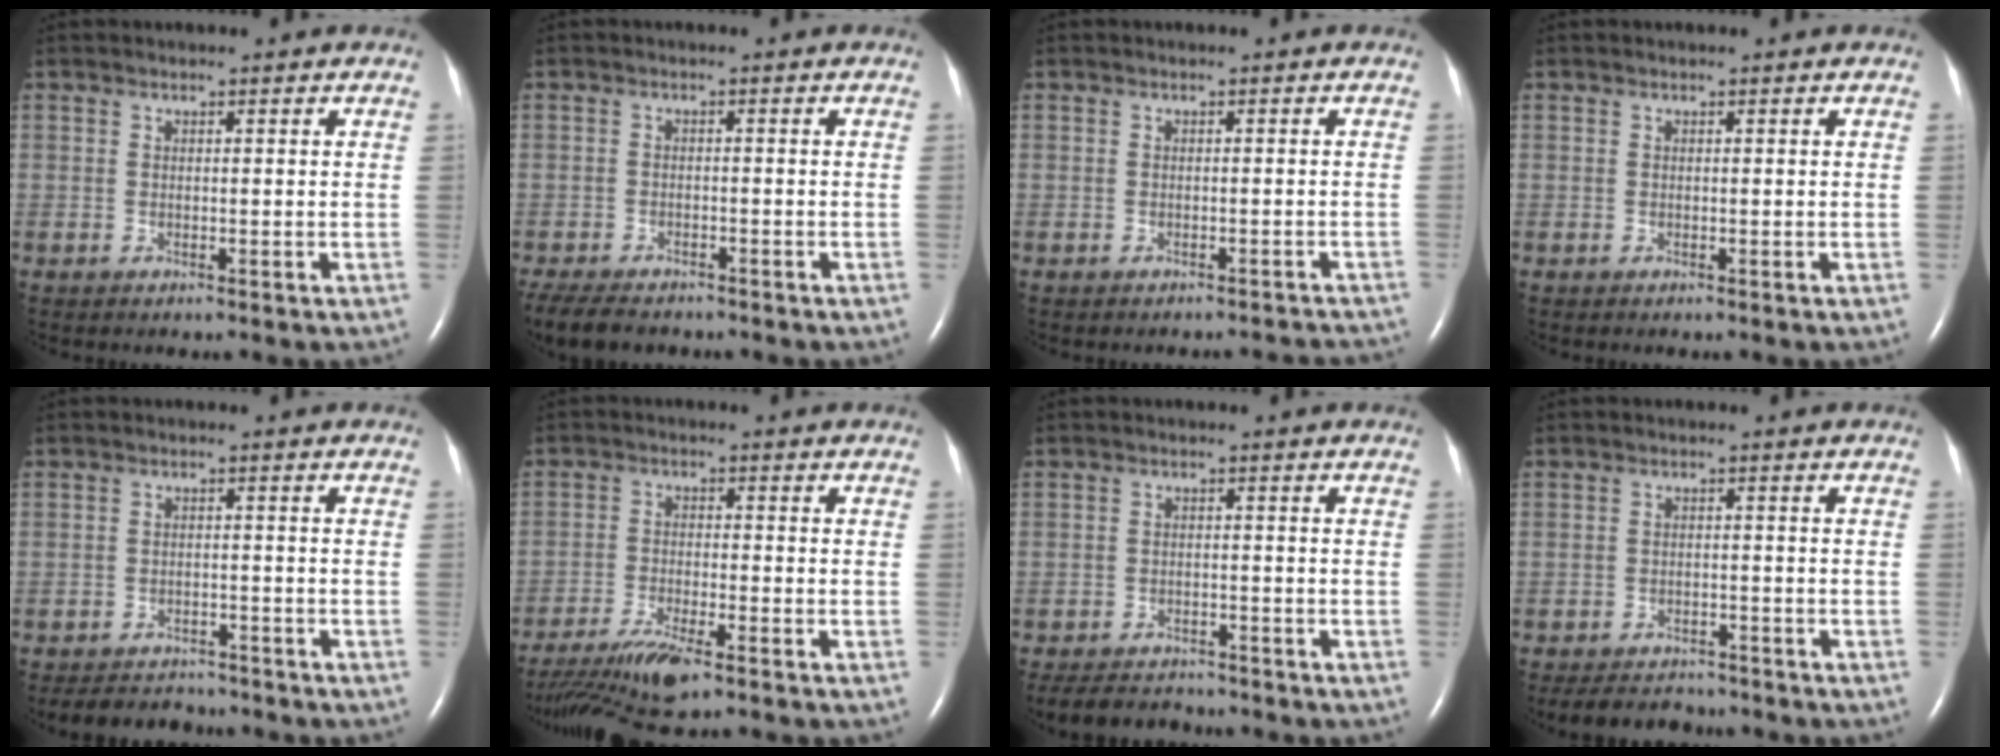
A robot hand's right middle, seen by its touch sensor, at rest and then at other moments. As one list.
[{"total": 8.6, "force": [-7.1, 3.2, 3.8], "torque": [-0.075, -0.012, -0.108]}, {"total": 4.2, "force": [-4.1, 1.0, 0.6], "torque": [-0.005, -0.005, -0.039]}, {"total": 0.0}, {"total": 7.0, "force": [-6.5, 2.2, 1.2], "torque": [-0.021, -0.004, -0.090]}, {"total": 10.1, "force": [-7.9, 1.0, 6.2], "torque": [-0.115, -0.026, -0.136]}, {"total": 7.6, "force": [-7.0, 2.3, 1.9], "torque": [-0.035, -0.006, -0.101]}, {"total": 7.2, "force": [-6.6, 2.4, 1.6], "torque": [-0.028, -0.007, -0.092]}]